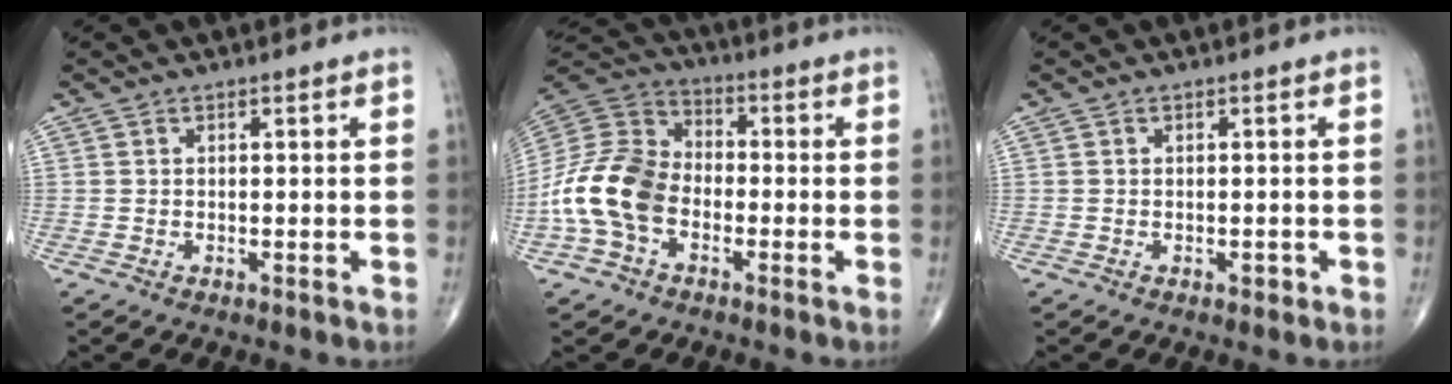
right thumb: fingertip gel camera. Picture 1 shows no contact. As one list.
[{"total": 14.5, "force": [-4.0, 10.0, 9.6], "torque": [-0.187, 0.041, -0.088]}, {"total": 1.0, "force": [-0.4, 0.7, 0.6], "torque": [-0.004, 0.000, -0.005]}]